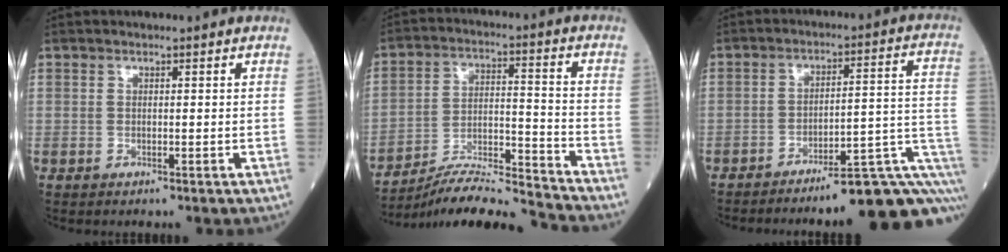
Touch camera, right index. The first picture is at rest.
{"total": 12.9, "force": [-12.5, -1.6, 2.6], "torque": [-0.043, 0.021, -0.225]}
{"total": 15.6, "force": [-11.3, 0.2, 10.7], "torque": [-0.064, 0.039, -0.162]}